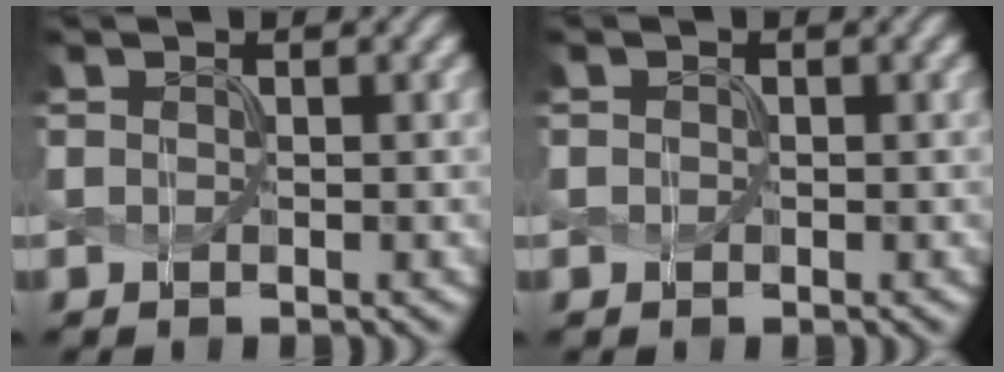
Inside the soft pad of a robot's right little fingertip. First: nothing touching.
{"total": 0.0}